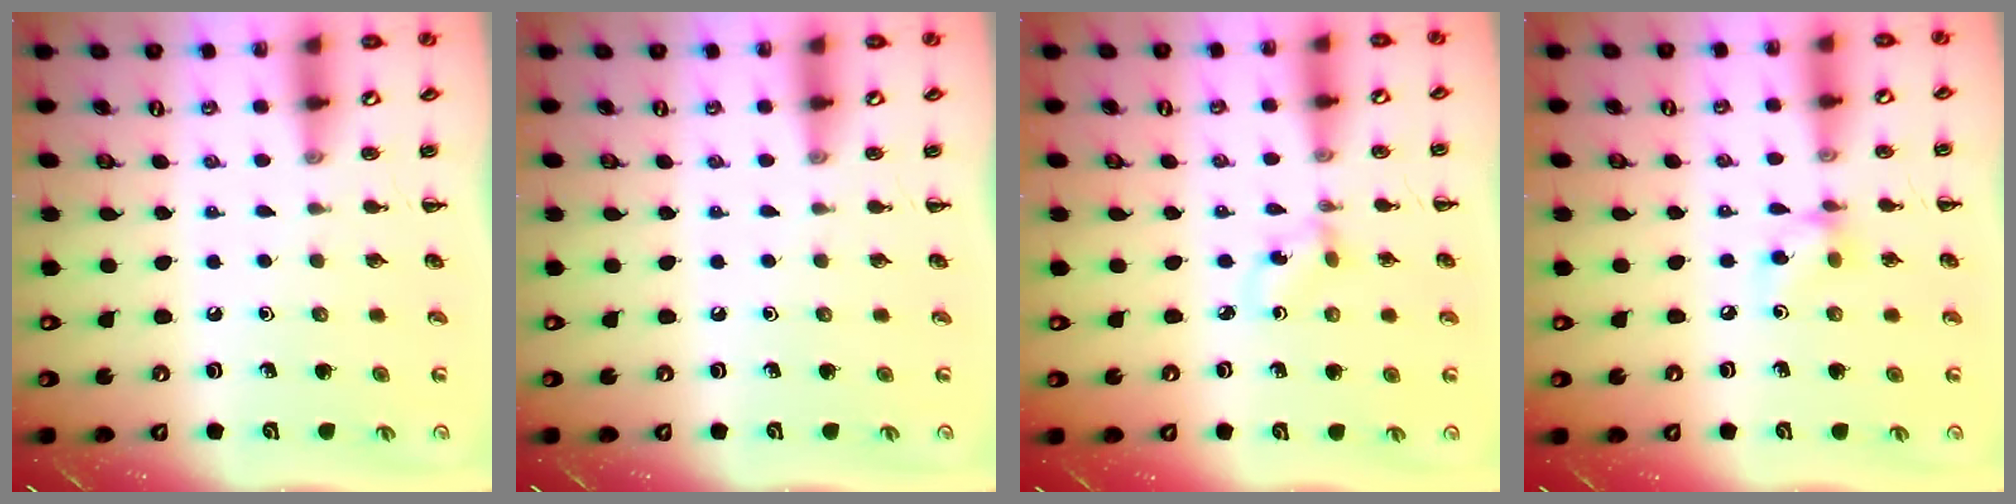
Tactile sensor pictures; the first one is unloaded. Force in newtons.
{"total": 0.0}
{"total": 1.7, "press": 1.6, "slide": 0.7}
{"total": 6.7, "press": 6.6, "slide": 1.3}